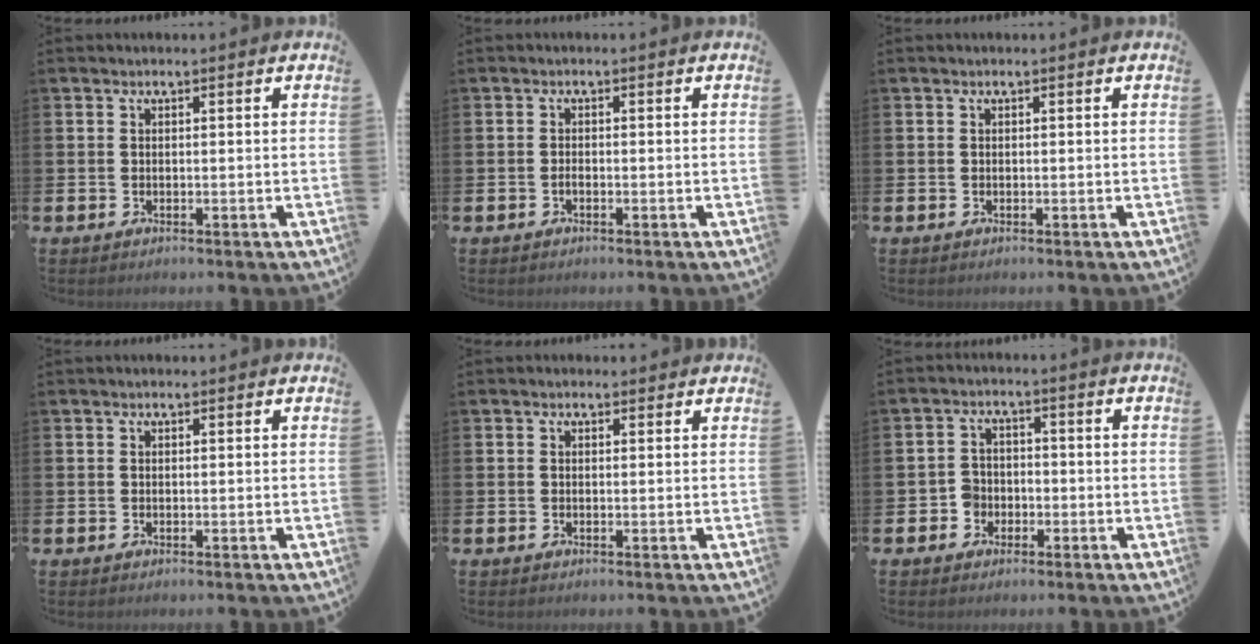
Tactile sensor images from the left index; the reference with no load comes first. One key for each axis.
{"total": 0.7, "fx": -0.5, "fy": 0.3, "fz": 0.5, "tx": -0.015, "ty": 0.000, "tz": -0.008}
{"total": 0.0}
{"total": 0.0}
{"total": 0.6, "fx": 0.4, "fy": 0.4, "fz": 0.2, "tx": 0.009, "ty": 0.000, "tz": 0.002}
{"total": 3.1, "fx": -1.7, "fy": 2.6, "fz": 0.4, "tx": -0.020, "ty": 0.008, "tz": -0.039}